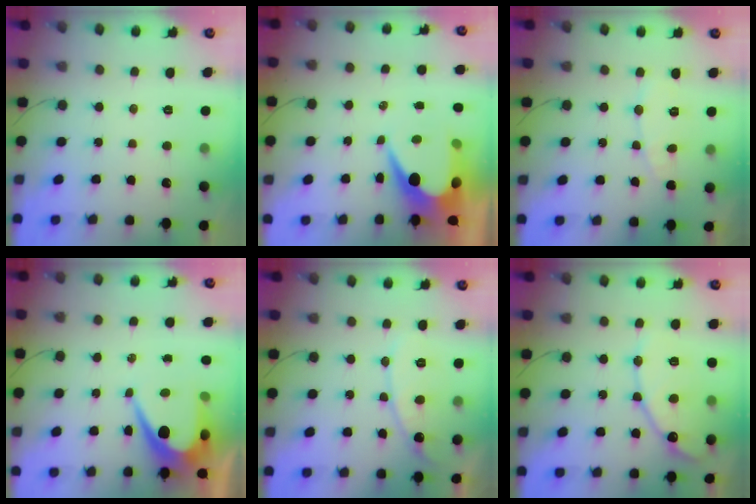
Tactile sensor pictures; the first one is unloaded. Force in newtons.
{"total": 9.6, "press": 9.5, "slide": 0.8}
{"total": 6.0, "press": 6.0, "slide": 0.5}
{"total": 8.1, "press": 8.1, "slide": 0.6}
{"total": 9.9, "press": 9.9, "slide": 0.8}
{"total": 14.0, "press": 13.9, "slide": 1.2}